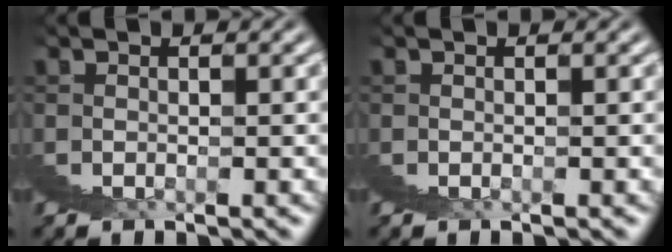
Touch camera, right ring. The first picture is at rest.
{"total": 0.0}